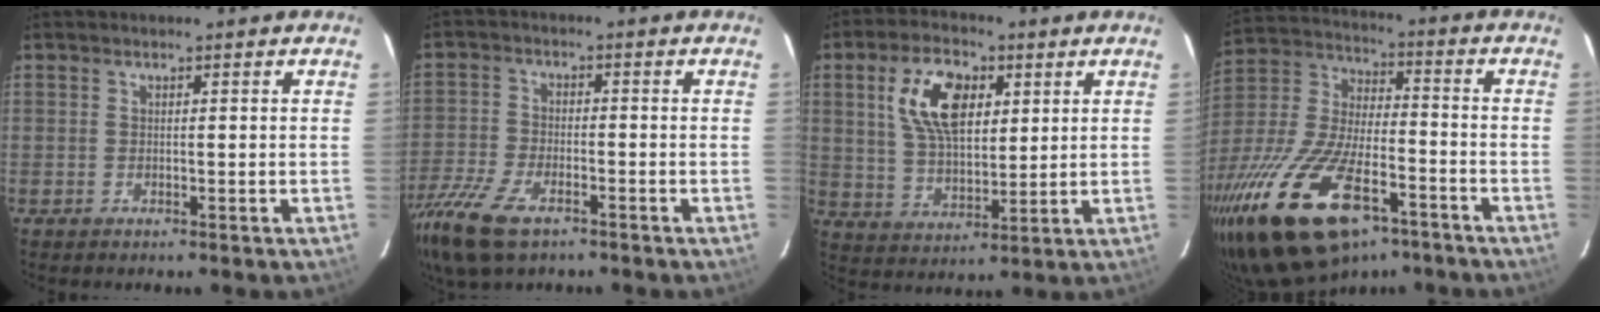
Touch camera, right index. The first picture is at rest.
{"total": 14.4, "force": [-9.5, 6.1, 8.8], "torque": [-0.220, -0.040, -0.188]}
{"total": 12.4, "force": [4.2, 6.7, 9.5], "torque": [-0.178, 0.019, 0.083]}
{"total": 27.8, "force": [-16.1, 11.8, 19.4], "torque": [-0.401, -0.038, -0.274]}